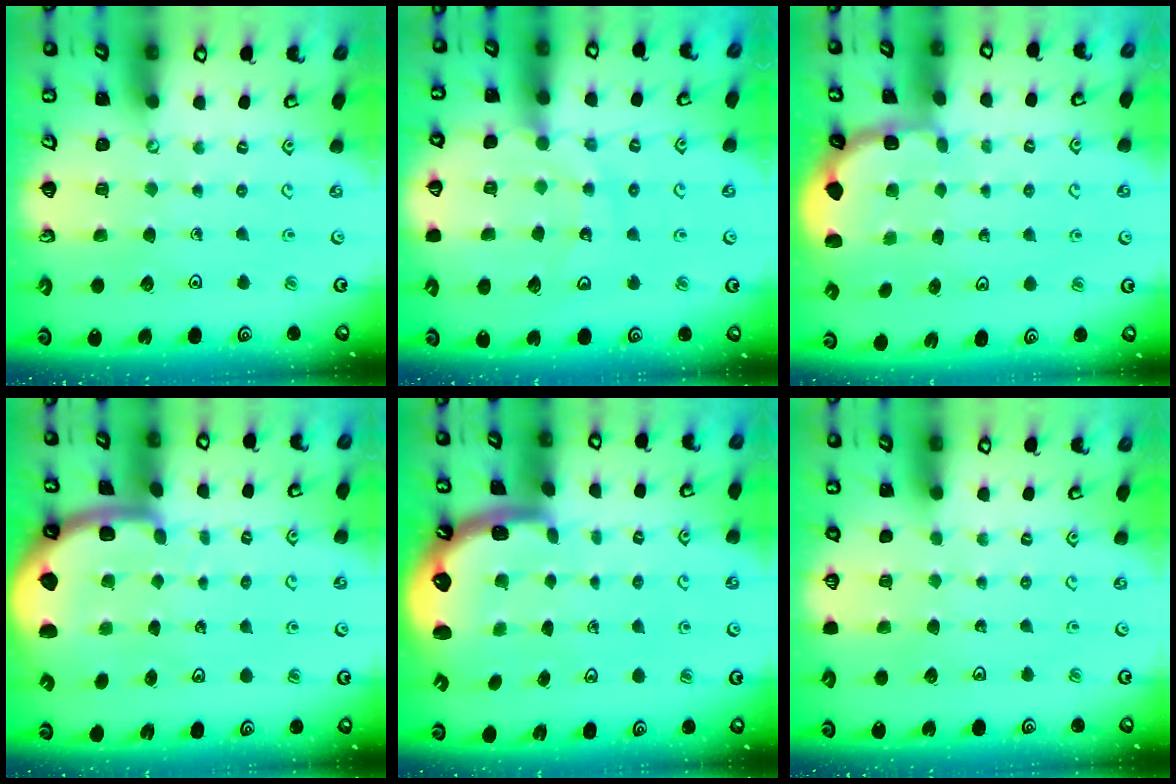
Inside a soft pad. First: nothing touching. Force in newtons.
{"total": 12.6, "press": 12.5, "slide": 1.6}
{"total": 2.0, "press": 1.8, "slide": 0.7}
{"total": 2.5, "press": 2.4, "slide": 0.5}
{"total": 1.4, "press": 1.3, "slide": 0.6}
{"total": 0.0}